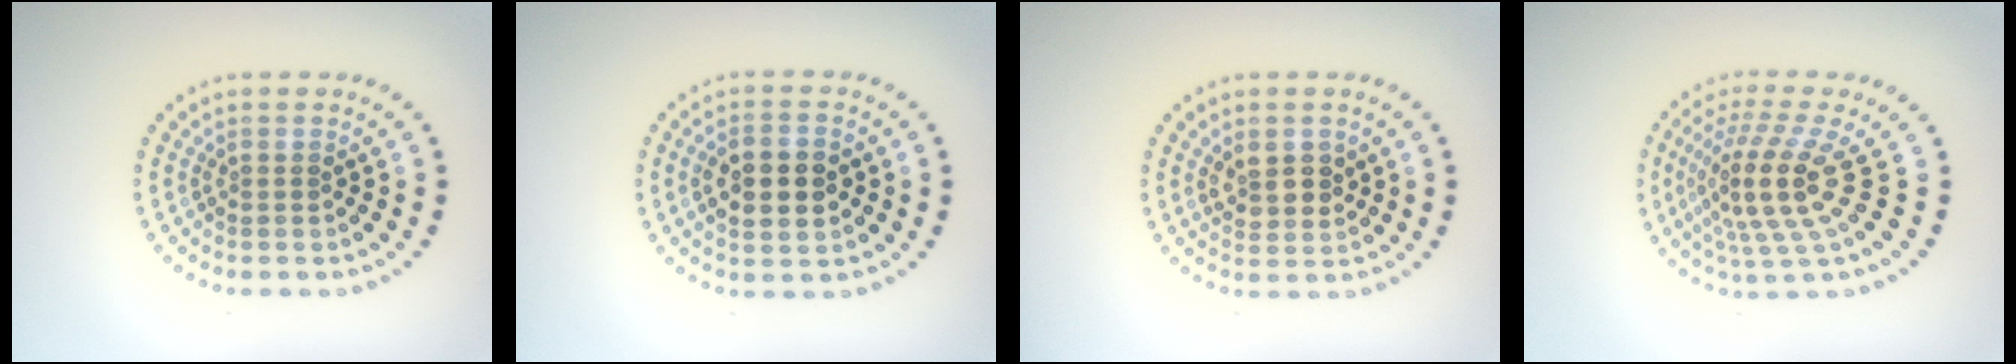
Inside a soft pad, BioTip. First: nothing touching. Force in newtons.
{"total": 4.5, "press": 4.5, "slide": 0.3}
{"total": 2.6, "press": 2.5, "slide": 0.8}
{"total": 5.5, "press": 4.0, "slide": 3.8}